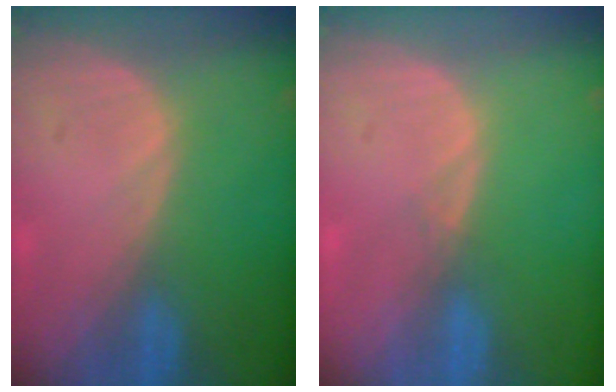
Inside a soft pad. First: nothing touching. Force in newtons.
{"total": 0.6, "press": 0.6, "slide": 0.2}